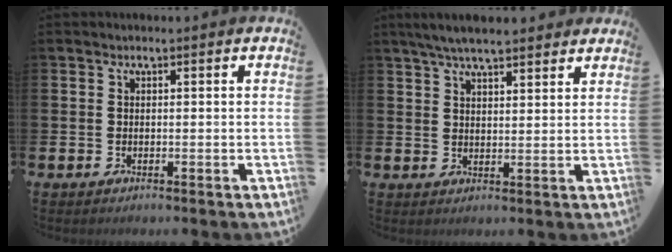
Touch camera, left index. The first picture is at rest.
{"total": 5.3, "force": [4.8, 0.8, 1.9], "torque": [-0.045, -0.012, 0.088]}